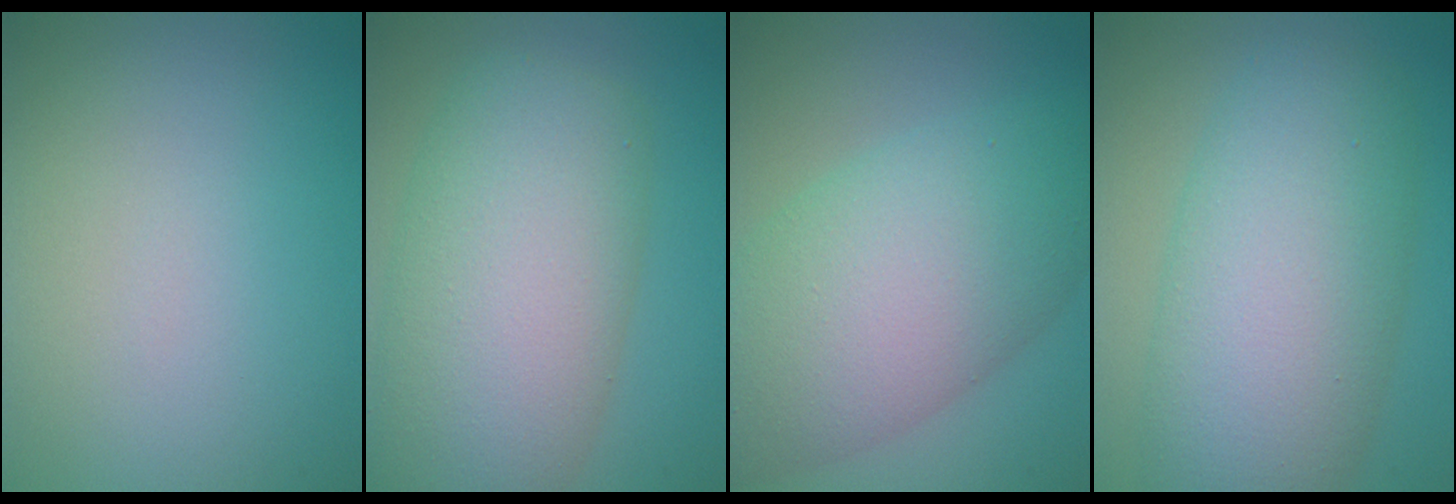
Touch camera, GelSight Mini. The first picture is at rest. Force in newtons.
{"total": 10.4, "press": 10.4, "slide": 0.2}
{"total": 9.9, "press": 9.9, "slide": 0.4}
{"total": 10.0, "press": 10.0, "slide": 0.4}